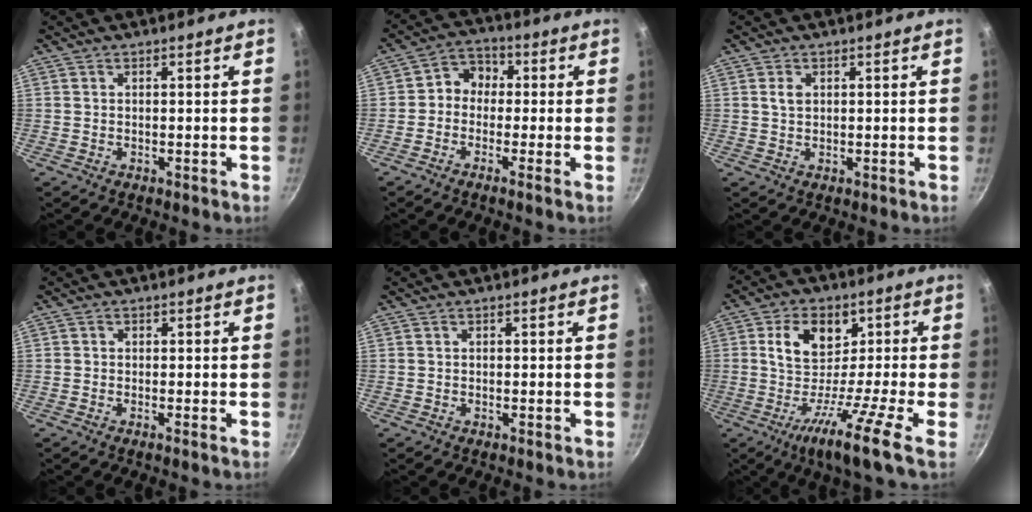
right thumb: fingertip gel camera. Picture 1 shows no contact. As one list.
[{"total": 5.4, "force": [-0.5, 4.3, 3.2], "torque": [-0.039, 0.028, -0.027]}, {"total": 2.1, "force": [0.6, 1.5, 1.4], "torque": [-0.020, 0.001, 0.011]}, {"total": 0.6, "force": [-0.4, 0.1, 0.4], "torque": [-0.011, 0.001, -0.013]}, {"total": 0.0}, {"total": 12.8, "force": [-3.4, 4.3, 11.5], "torque": [-0.185, 0.018, -0.082]}]